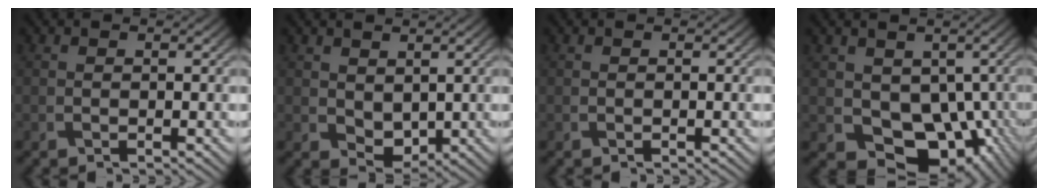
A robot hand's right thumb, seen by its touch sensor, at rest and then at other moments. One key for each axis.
{"total": 3.4, "fx": 1.1, "fy": 2.3, "fz": 2.2, "tx": -0.050, "ty": -0.009, "tz": 0.027}
{"total": 0.0}
{"total": 9.7, "fx": -0.6, "fy": 7.5, "fz": 6.1, "tx": -0.106, "ty": -0.040, "tz": -0.002}